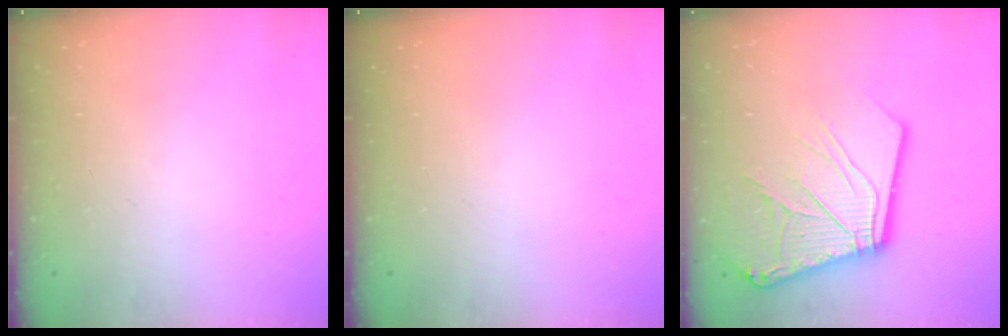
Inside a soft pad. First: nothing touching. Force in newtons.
{"total": 0.0}
{"total": 17.8, "press": 17.7, "slide": 2.3}